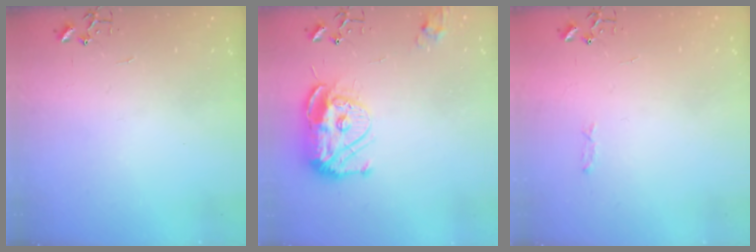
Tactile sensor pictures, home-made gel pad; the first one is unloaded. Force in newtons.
{"total": 13.5, "press": 13.4, "slide": 1.2}
{"total": 3.3, "press": 3.3, "slide": 0.5}